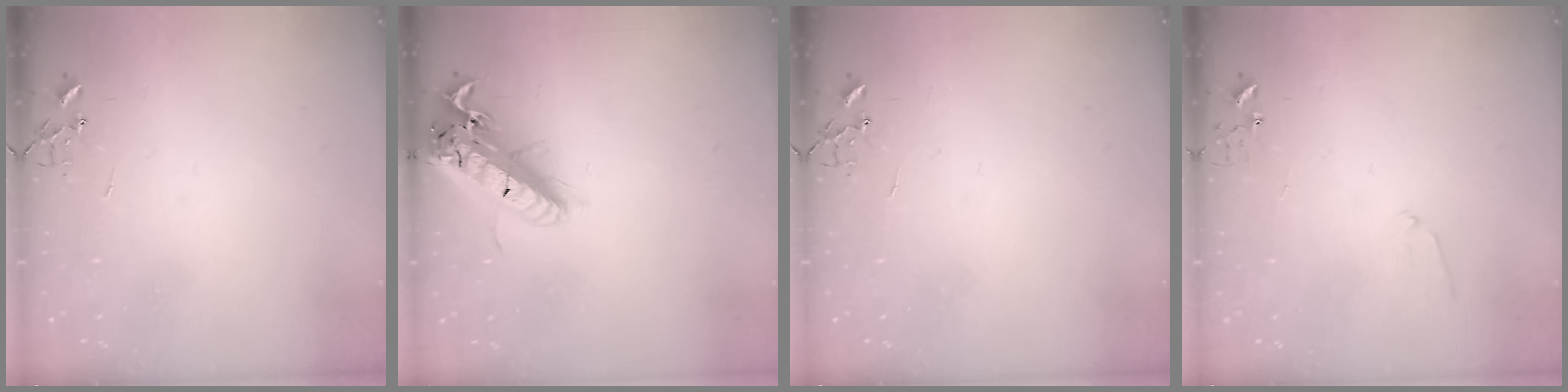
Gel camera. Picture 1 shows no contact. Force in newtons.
{"total": 22.5, "press": 21.9, "slide": 5.2}
{"total": 0.0}
{"total": 5.8, "press": 5.8, "slide": 0.7}